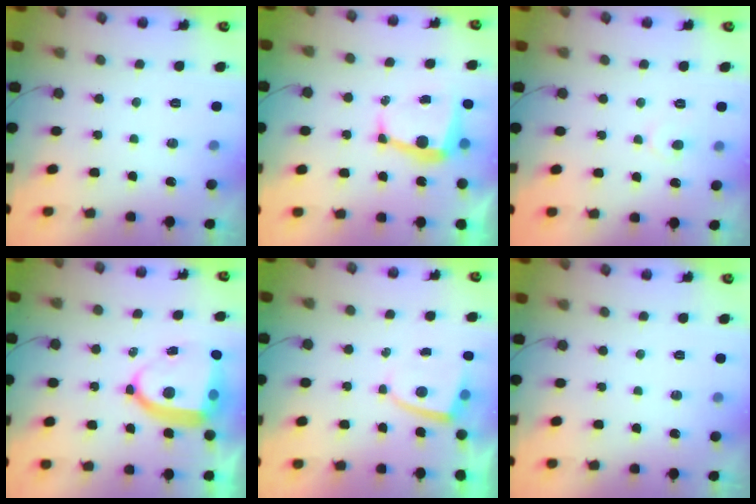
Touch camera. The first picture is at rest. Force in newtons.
{"total": 6.8, "press": 6.8, "slide": 0.3}
{"total": 5.1, "press": 5.0, "slide": 0.5}
{"total": 11.1, "press": 11.0, "slide": 1.5}
{"total": 1.6, "press": 1.6, "slide": 0.3}
{"total": 0.0}